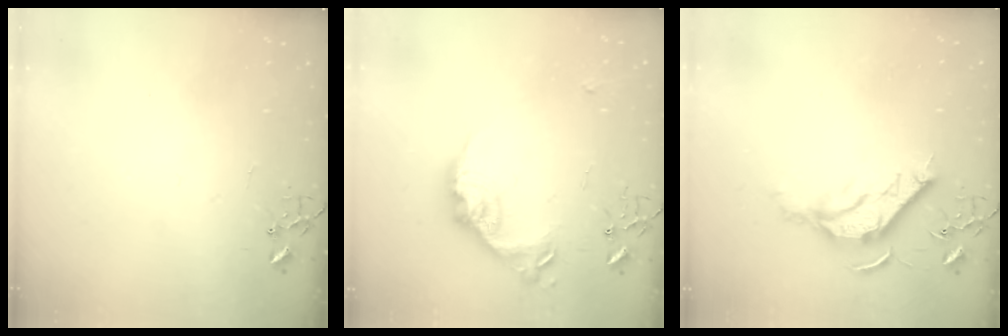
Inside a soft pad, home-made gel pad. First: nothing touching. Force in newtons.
{"total": 16.7, "press": 16.7, "slide": 0.9}
{"total": 11.7, "press": 11.6, "slide": 1.3}